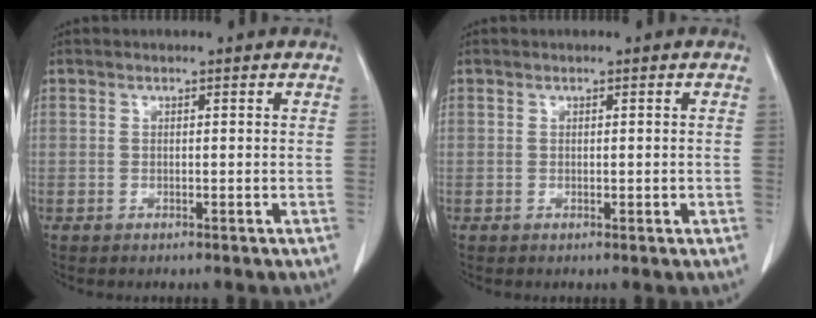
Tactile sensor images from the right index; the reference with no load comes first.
{"total": 0.9, "force": [-0.2, 0.3, 0.9], "torque": [-0.012, -0.002, 0.001]}